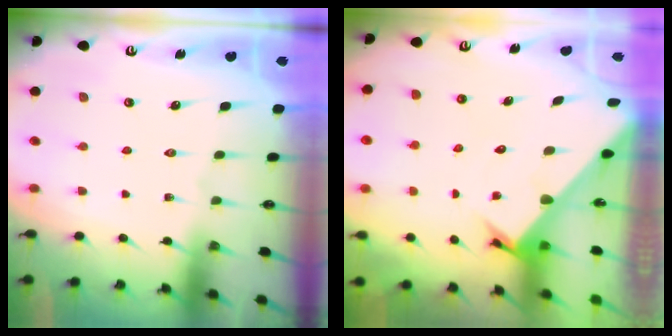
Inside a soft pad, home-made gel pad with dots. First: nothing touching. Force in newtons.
{"total": 2.8, "press": 2.8, "slide": 0.1}